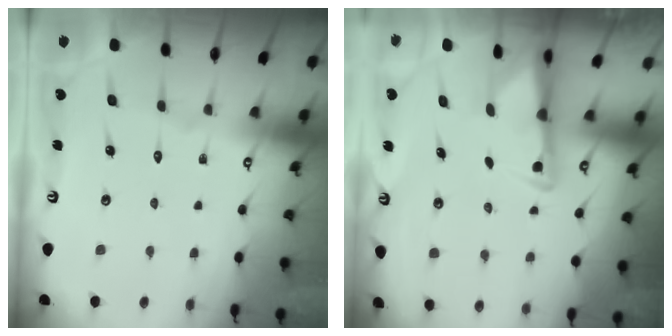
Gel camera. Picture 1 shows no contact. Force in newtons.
{"total": 3.0, "press": 2.9, "slide": 0.6}